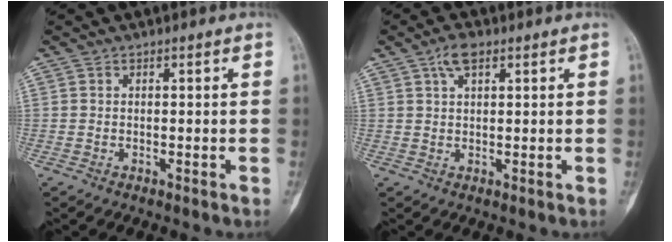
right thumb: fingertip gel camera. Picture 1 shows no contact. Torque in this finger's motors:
{"motor_torque": [-0.28, 0.04, 0.54, -0.05, 0.15]}